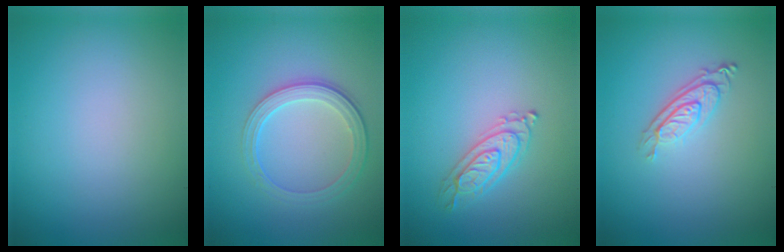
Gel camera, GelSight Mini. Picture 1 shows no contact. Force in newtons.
{"total": 3.7, "press": 2.9, "slide": 2.4}
{"total": 2.4, "press": 2.4, "slide": 0.3}
{"total": 2.9, "press": 2.0, "slide": 2.0}